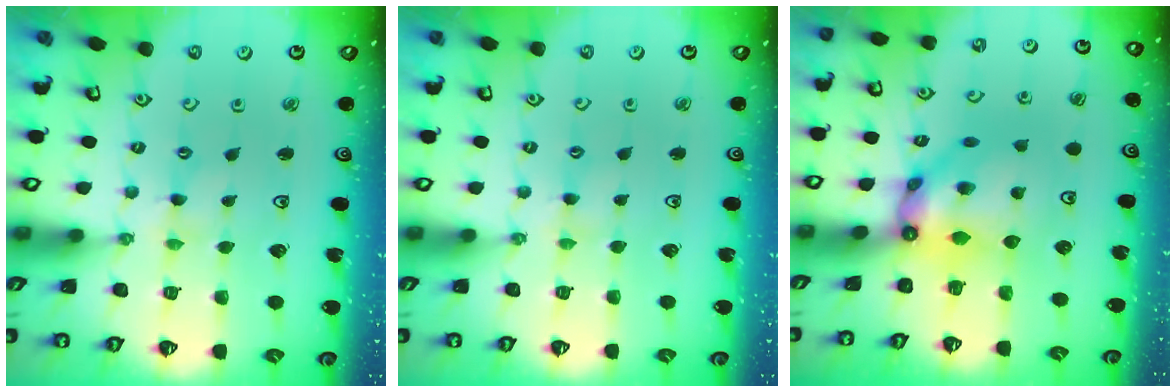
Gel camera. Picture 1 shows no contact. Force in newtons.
{"total": 1.8, "press": 1.7, "slide": 0.3}
{"total": 10.9, "press": 10.9, "slide": 1.0}